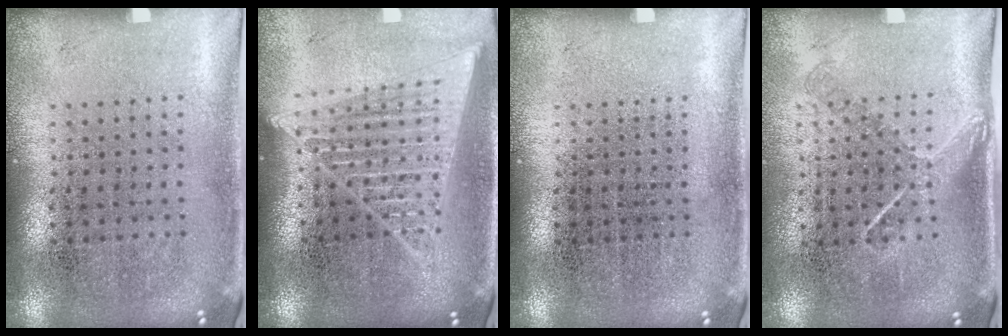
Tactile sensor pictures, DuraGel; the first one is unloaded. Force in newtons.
{"total": 1.8, "press": 1.6, "slide": 0.8}
{"total": 0.0}
{"total": 1.3, "press": 1.0, "slide": 0.9}